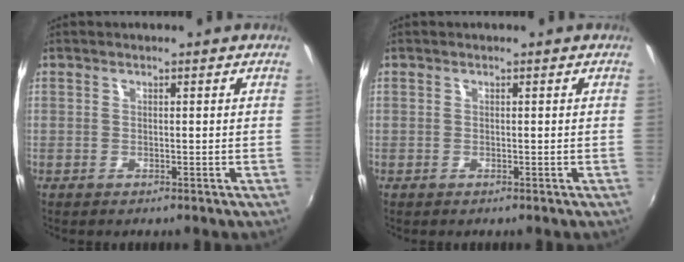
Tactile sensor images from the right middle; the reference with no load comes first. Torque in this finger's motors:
{"motor_torque": [0.49, -0.49, 0.16, 0.04]}